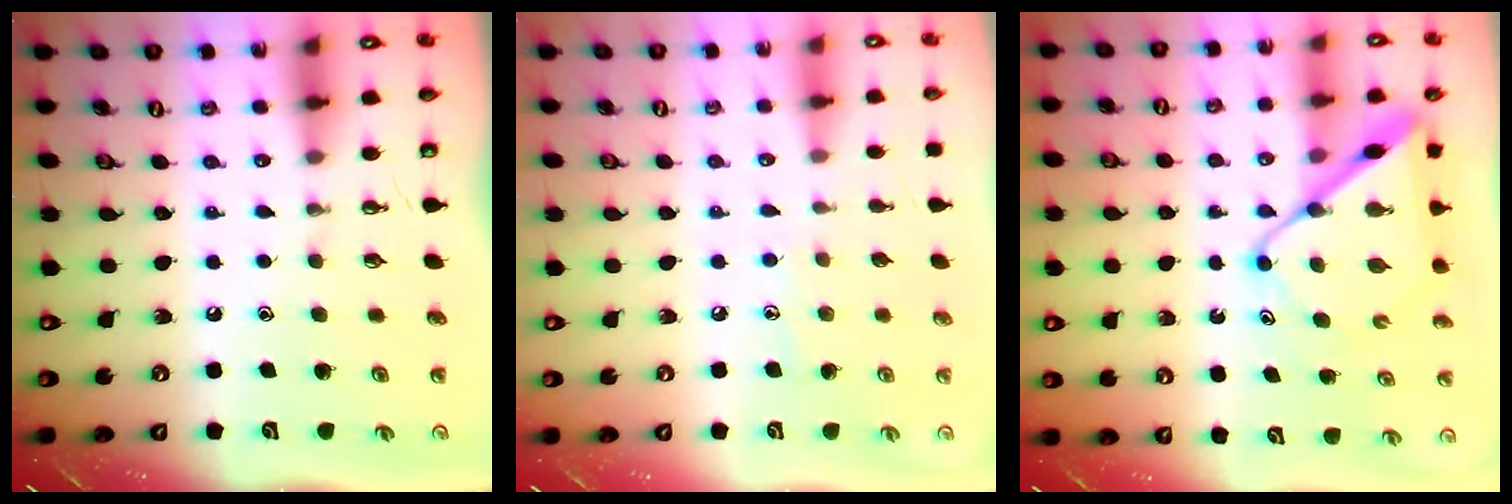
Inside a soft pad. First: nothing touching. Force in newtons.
{"total": 5.4, "press": 5.4, "slide": 0.5}
{"total": 12.7, "press": 12.6, "slide": 1.2}